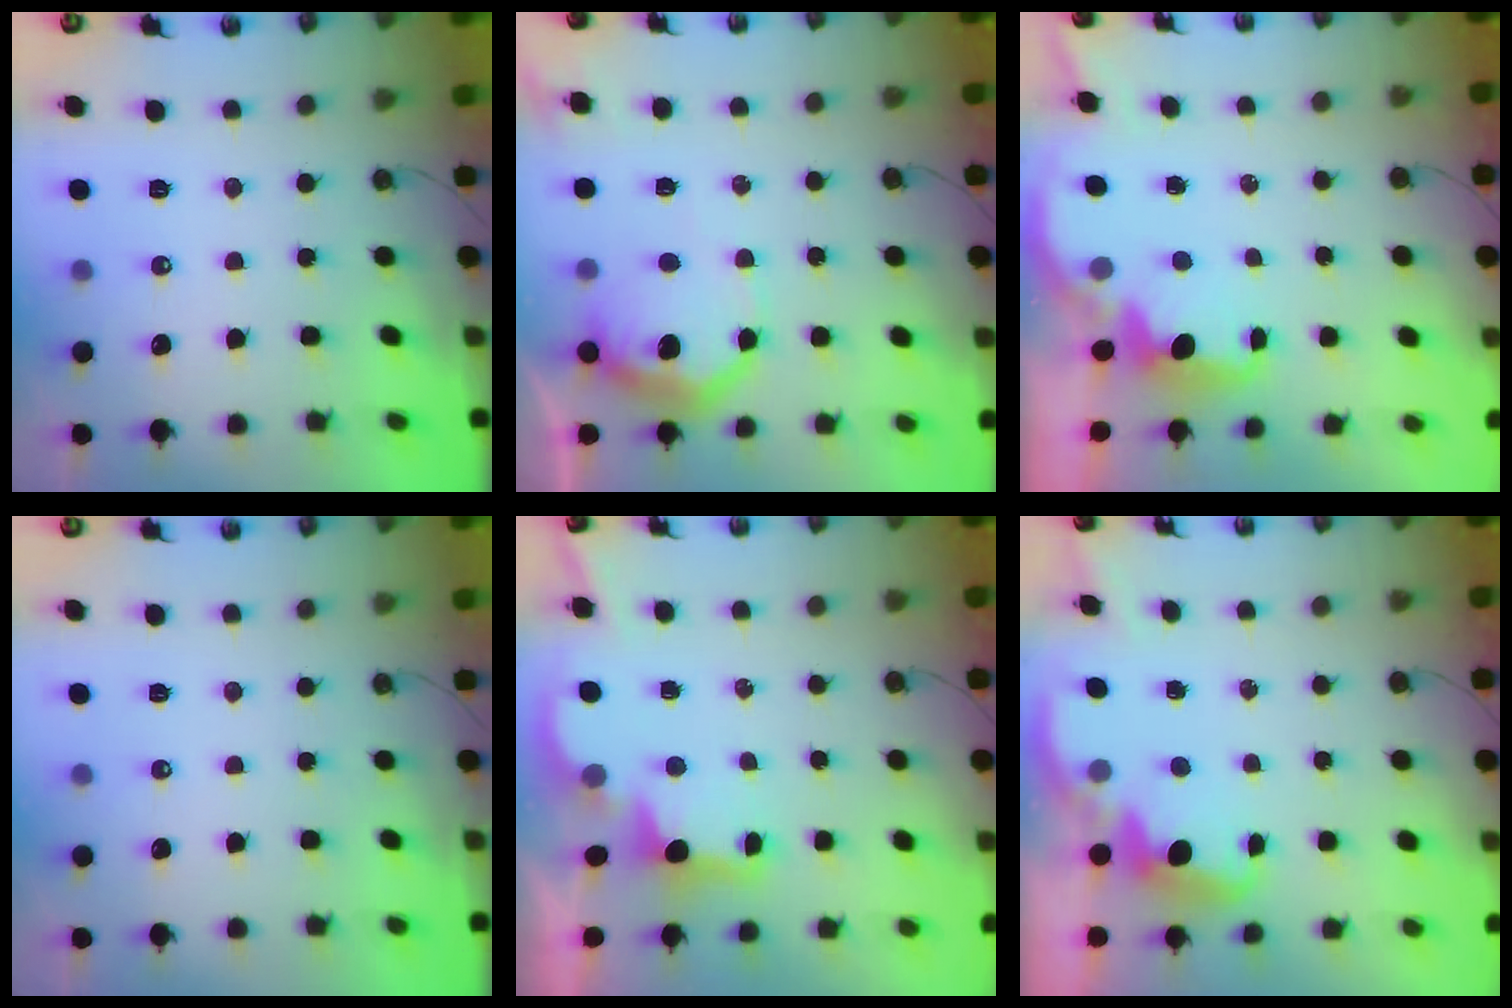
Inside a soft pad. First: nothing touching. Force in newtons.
{"total": 11.8, "press": 11.7, "slide": 1.0}
{"total": 2.4, "press": 2.3, "slide": 0.8}
{"total": 0.0}
{"total": 2.5, "press": 2.4, "slide": 0.7}
{"total": 2.6, "press": 2.6, "slide": 0.5}